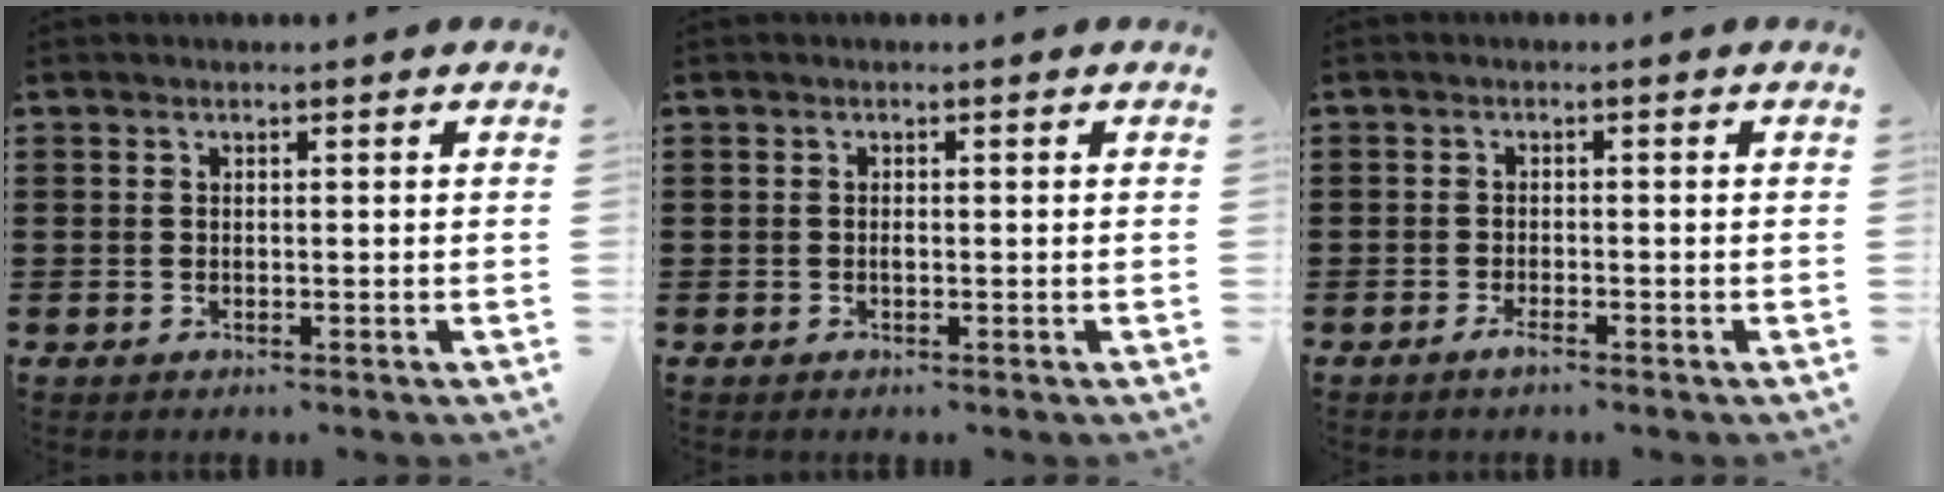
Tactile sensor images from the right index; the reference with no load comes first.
{"total": 0.5, "force": [-0.1, 0.1, 0.5], "torque": [-0.011, -0.003, -0.002]}
{"total": 1.5, "force": [-1.1, 0.3, 0.9], "torque": [-0.024, -0.006, -0.023]}